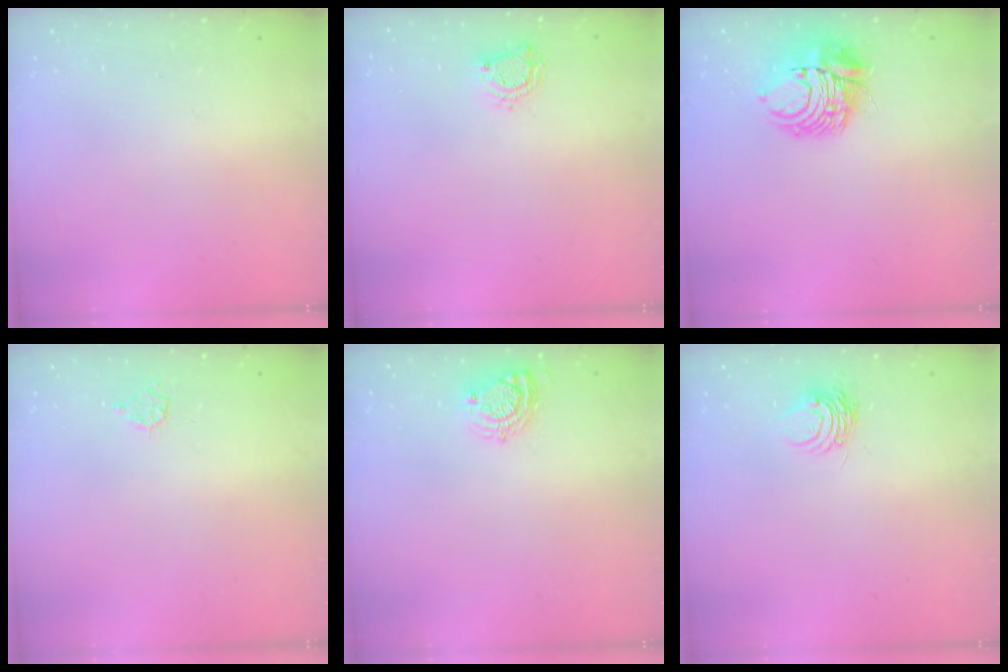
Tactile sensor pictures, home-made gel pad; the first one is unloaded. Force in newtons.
{"total": 5.7, "press": 5.7, "slide": 0.4}
{"total": 10.4, "press": 10.3, "slide": 1.6}
{"total": 3.3, "press": 3.2, "slide": 0.3}
{"total": 7.5, "press": 7.5, "slide": 0.2}
{"total": 5.4, "press": 5.4, "slide": 0.3}